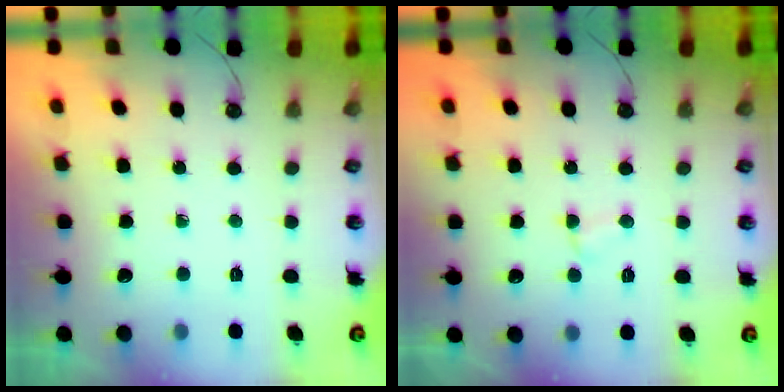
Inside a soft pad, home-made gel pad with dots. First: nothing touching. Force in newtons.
{"total": 2.6, "press": 2.6, "slide": 0.2}